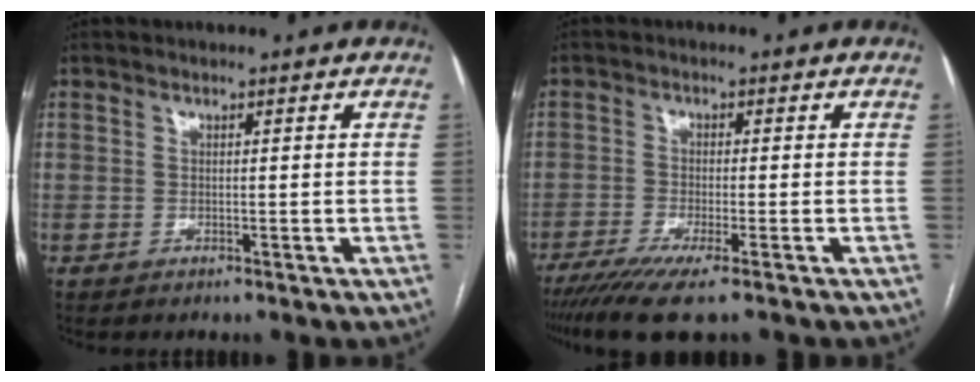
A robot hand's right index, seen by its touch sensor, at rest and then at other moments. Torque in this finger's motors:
{"motor_torque": [1.07, -1.07, 0.49, 0.13]}